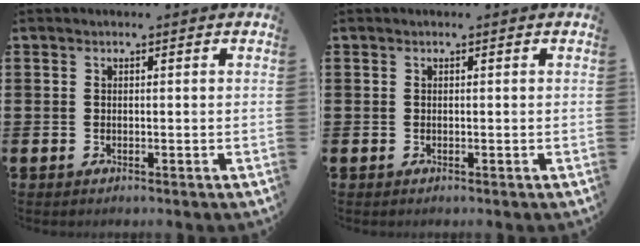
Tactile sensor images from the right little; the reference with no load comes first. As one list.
[{"total": 0.0}]